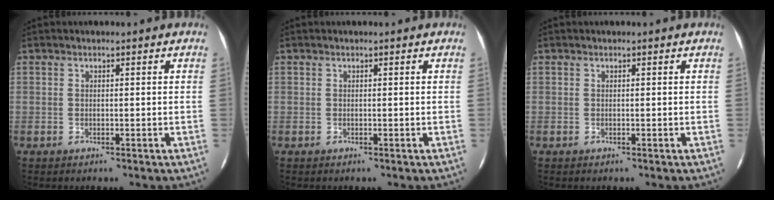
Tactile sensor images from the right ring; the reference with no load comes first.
{"total": 0.0}
{"total": 0.0}